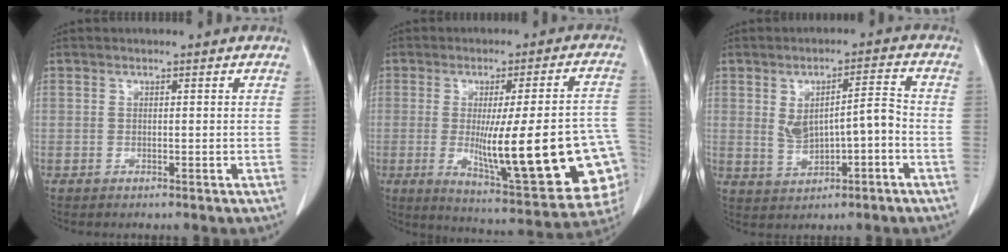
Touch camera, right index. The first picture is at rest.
{"total": 24.7, "force": [-4.6, 3.4, 24.1], "torque": [-0.257, -0.008, -0.046]}
{"total": 7.0, "force": [-0.7, 2.3, 6.6], "torque": [-0.116, 0.020, 0.001]}